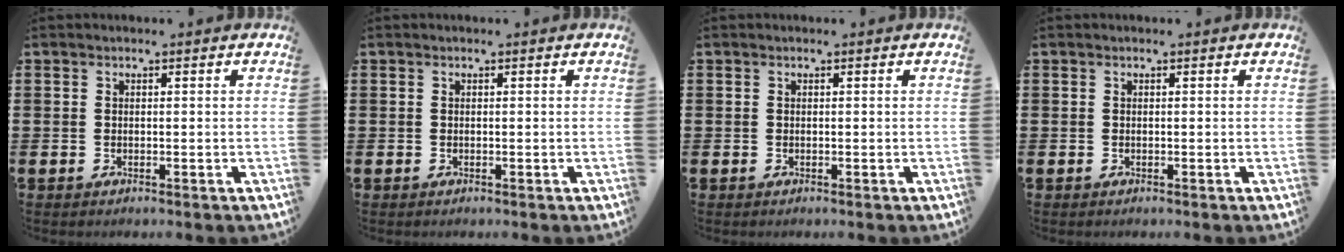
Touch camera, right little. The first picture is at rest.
{"total": 0.0}
{"total": 0.0}
{"total": 0.0}